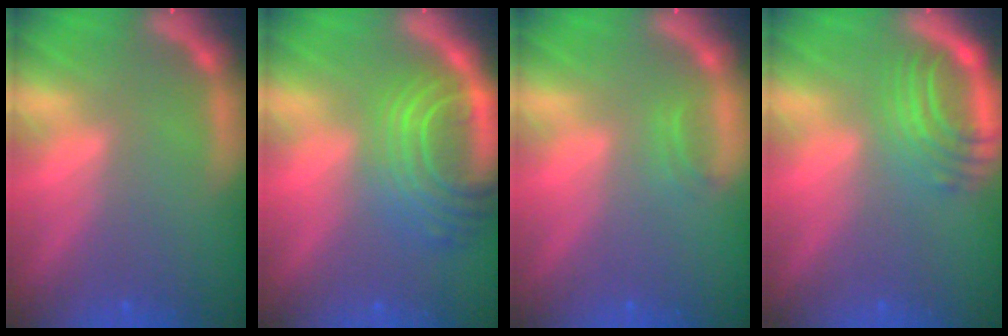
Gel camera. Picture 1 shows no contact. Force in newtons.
{"total": 9.0}
{"total": 0.9}
{"total": 5.5}